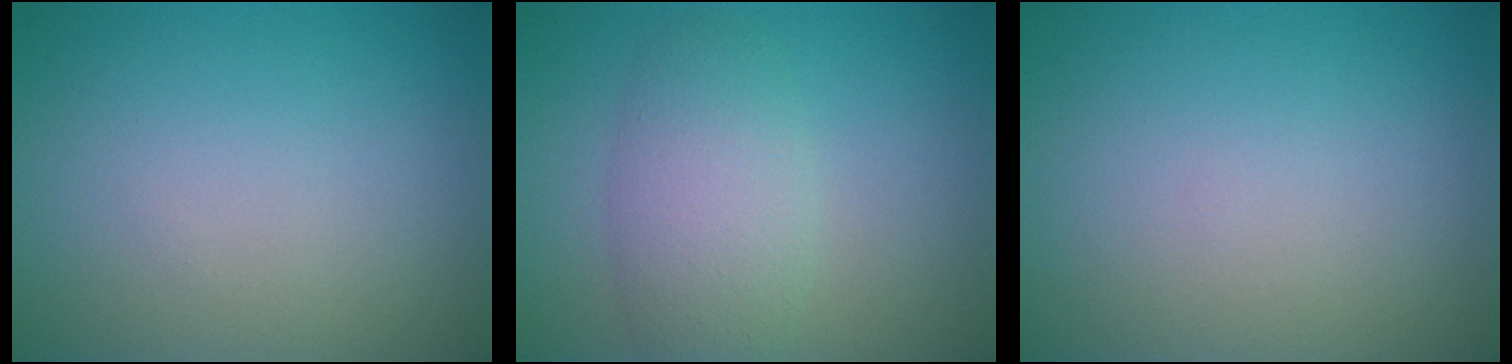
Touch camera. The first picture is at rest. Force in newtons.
{"total": 4.2, "press": 4.2, "slide": 0.2}
{"total": 0.0}